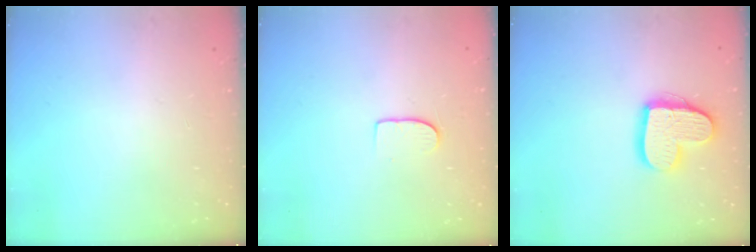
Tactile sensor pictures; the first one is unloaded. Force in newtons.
{"total": 6.6, "press": 6.6, "slide": 0.7}
{"total": 14.1, "press": 14.0, "slide": 1.0}